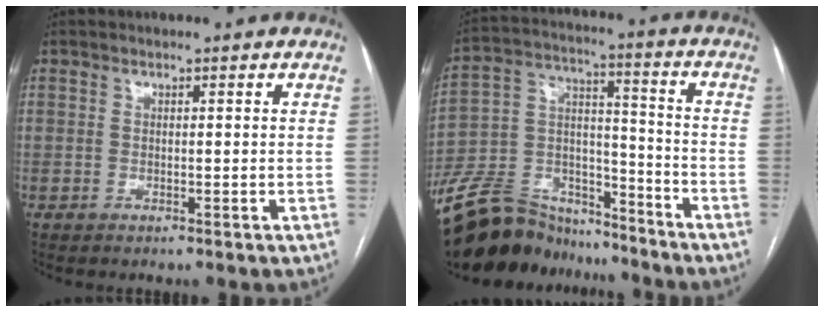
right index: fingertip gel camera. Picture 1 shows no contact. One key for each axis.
{"total": 20.5, "fx": -18.5, "fy": 7.1, "fz": 5.5, "tx": -0.139, "ty": 0.021, "tz": -0.309}